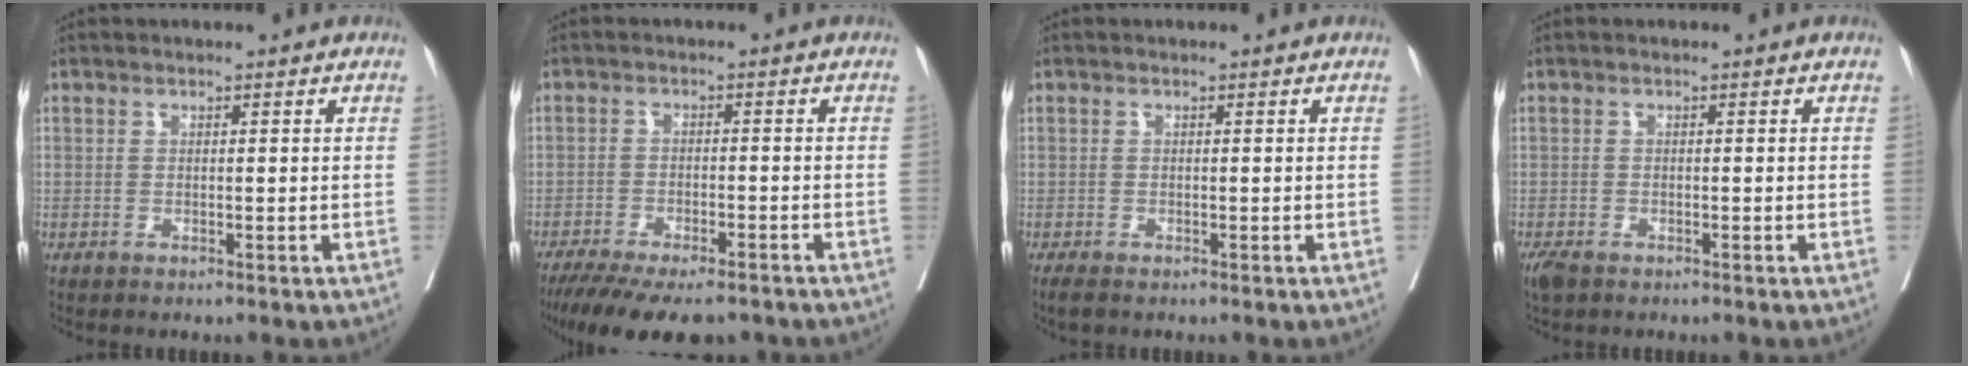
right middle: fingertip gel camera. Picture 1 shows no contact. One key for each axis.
{"total": 13.3, "fx": -10.7, "fy": 4.4, "fz": 6.7, "tx": -0.118, "ty": -0.018, "tz": -0.157}
{"total": 1.9, "fx": -1.4, "fy": 0.6, "fz": 1.0, "tx": -0.021, "ty": -0.006, "tz": -0.020}
{"total": 2.5, "fx": -1.8, "fy": 1.1, "fz": 1.3, "tx": -0.032, "ty": -0.009, "tz": -0.031}